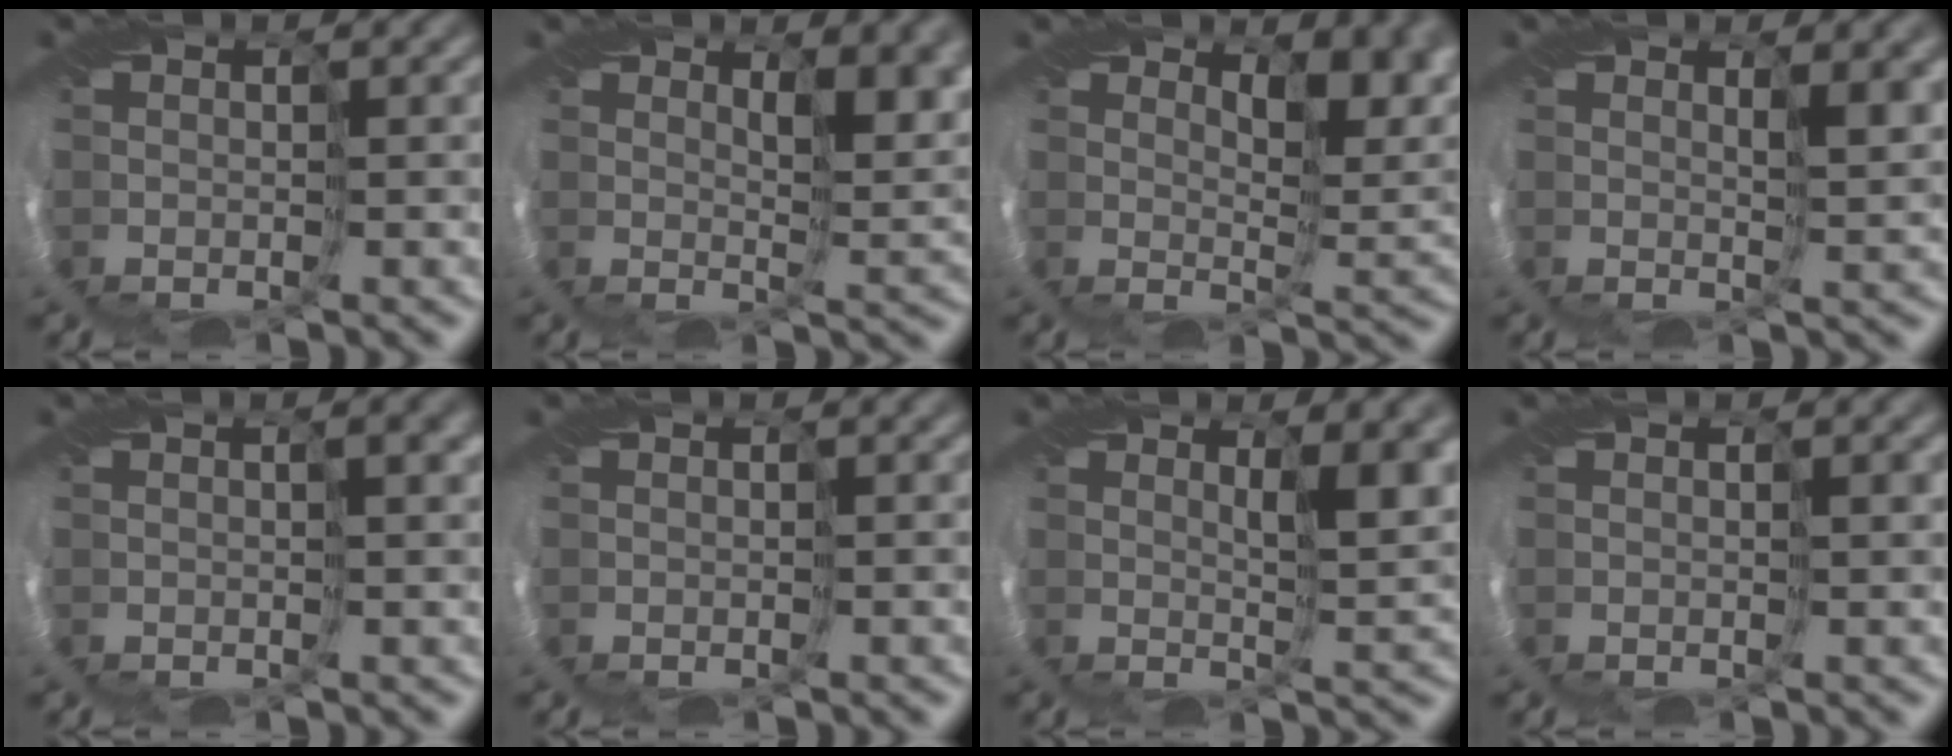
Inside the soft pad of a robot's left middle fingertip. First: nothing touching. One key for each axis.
{"total": 4.1, "fx": 2.8, "fy": 1.4, "fz": 2.8, "tx": -0.043, "ty": -0.006, "tz": 0.054}
{"total": 4.7, "fx": 3.3, "fy": 1.8, "fz": 2.8, "tx": -0.037, "ty": -0.007, "tz": 0.059}
{"total": 2.2, "fx": 1.7, "fy": -0.5, "fz": 1.3, "tx": -0.025, "ty": 0.007, "tz": 0.028}
{"total": 1.9, "fx": 1.1, "fy": -0.1, "fz": 1.6, "tx": -0.025, "ty": 0.007, "tz": 0.014}
{"total": 0.0}
{"total": 3.3, "fx": 2.1, "fy": -0.1, "fz": 2.6, "tx": -0.041, "ty": 0.005, "tz": 0.033}
{"total": 0.7, "fx": 0.5, "fy": -0.3, "fz": 0.3, "tx": -0.006, "ty": 0.004, "tz": 0.006}